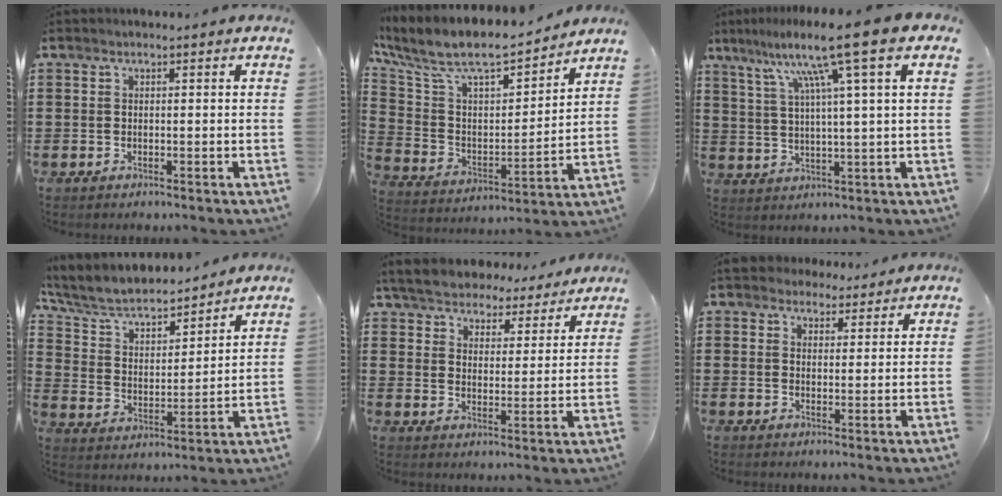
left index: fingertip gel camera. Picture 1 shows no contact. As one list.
[{"total": 8.9, "force": [7.4, 2.4, 4.4], "torque": [-0.121, -0.053, 0.122]}, {"total": 11.6, "force": [6.3, -0.6, 9.7], "torque": [-0.193, -0.015, 0.095]}, {"total": 5.7, "force": [5.0, 1.6, 2.2], "torque": [-0.068, -0.031, 0.080]}, {"total": 5.7, "force": [5.7, 0.7, 0.3], "torque": [-0.038, -0.034, 0.099]}, {"total": 3.7, "force": [3.3, 1.8, 0.3], "torque": [-0.019, 0.004, 0.063]}]